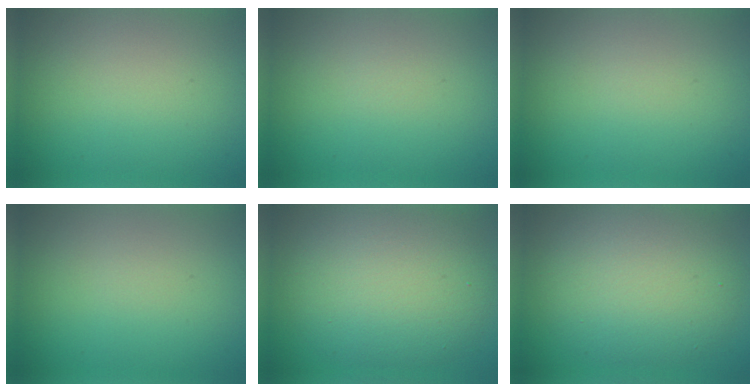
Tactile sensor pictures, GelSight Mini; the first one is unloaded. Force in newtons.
{"total": 0.0}
{"total": 0.0}
{"total": 0.0}
{"total": 8.6, "press": 8.6, "slide": 0.3}
{"total": 7.6, "press": 7.6, "slide": 0.4}